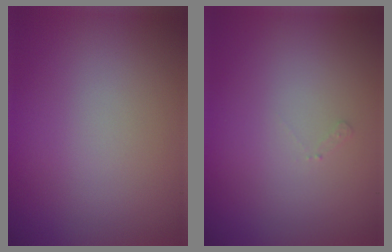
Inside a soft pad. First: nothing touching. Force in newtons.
{"total": 0.5, "press": 0.5, "slide": 0.2}